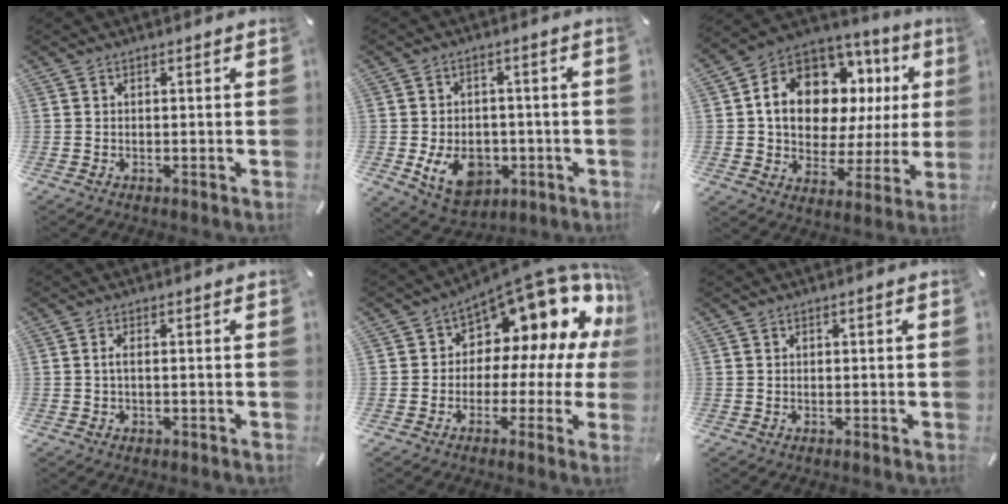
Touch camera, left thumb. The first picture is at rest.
{"total": 11.4, "force": [-3.4, 8.4, 6.9], "torque": [-0.116, 0.005, -0.058]}
{"total": 15.9, "force": [5.3, 11.5, 9.6], "torque": [-0.166, -0.038, 0.097]}
{"total": 2.1, "force": [-0.2, 0.9, 1.9], "torque": [-0.034, 0.001, -0.004]}
{"total": 14.2, "force": [8.4, 7.6, 8.6], "torque": [-0.118, -0.091, 0.138]}
{"total": 0.6, "force": [0.1, 0.3, 0.5], "torque": [-0.008, 0.002, 0.000]}